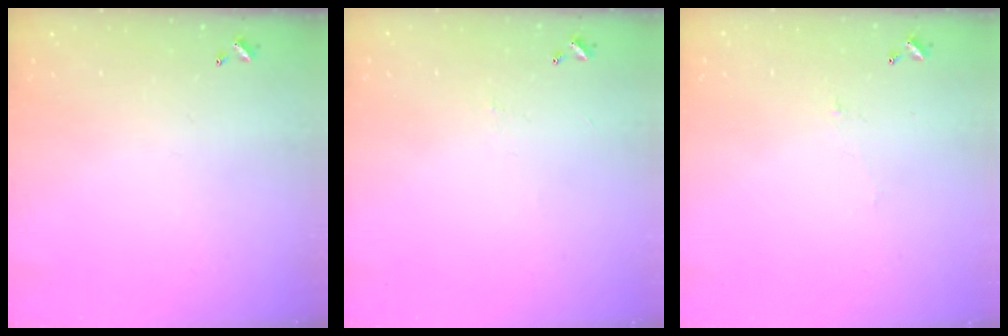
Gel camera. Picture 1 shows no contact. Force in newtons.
{"total": 0.8, "press": 0.7, "slide": 0.5}
{"total": 1.5, "press": 1.3, "slide": 0.6}